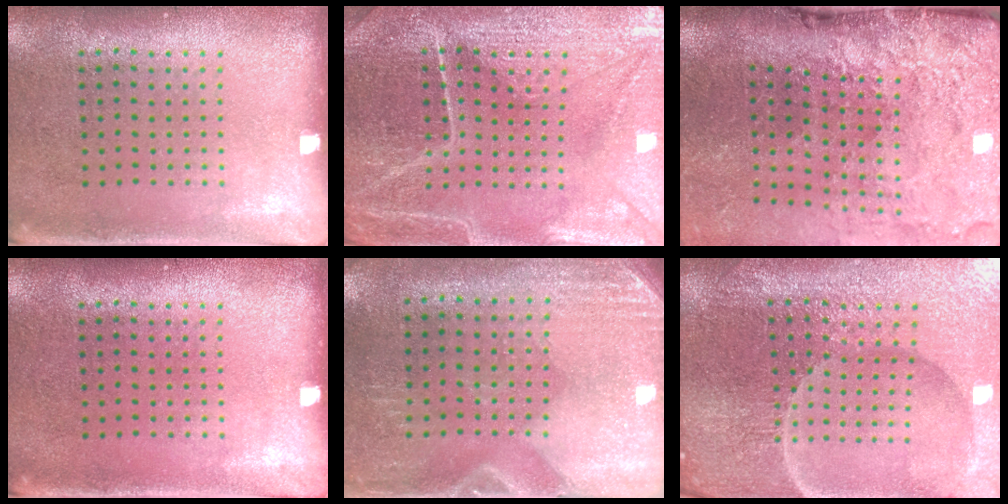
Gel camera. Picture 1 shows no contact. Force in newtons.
{"total": 4.7, "press": 4.5, "slide": 1.4}
{"total": 5.0, "press": 3.8, "slide": 3.3}
{"total": 0.0}
{"total": 2.8, "press": 2.5, "slide": 1.3}
{"total": 5.6, "press": 5.3, "slide": 1.9}